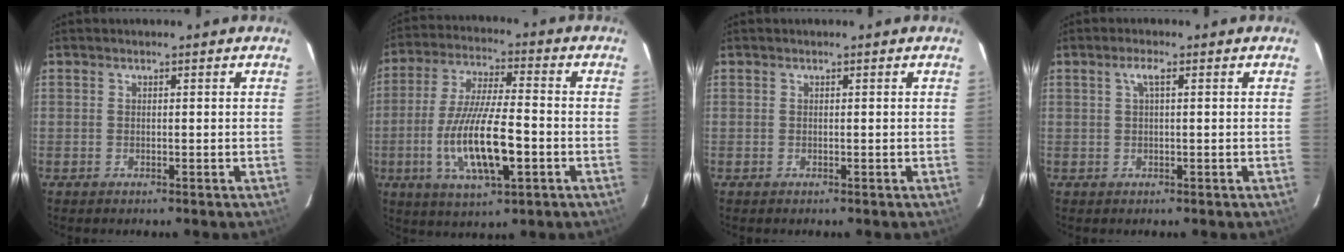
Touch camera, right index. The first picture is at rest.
{"total": 14.7, "force": [-4.2, 3.4, 13.7], "torque": [-0.275, -0.013, -0.072]}
{"total": 0.0}
{"total": 1.9, "force": [0.5, 0.2, 1.8], "torque": [-0.034, 0.006, 0.008]}